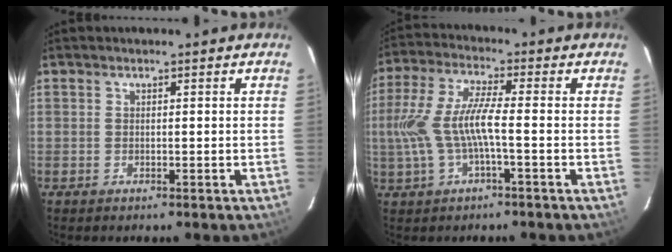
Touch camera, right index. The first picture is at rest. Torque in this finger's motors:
{"motor_torque": [0.45, -0.14, 0.62, 0.21]}